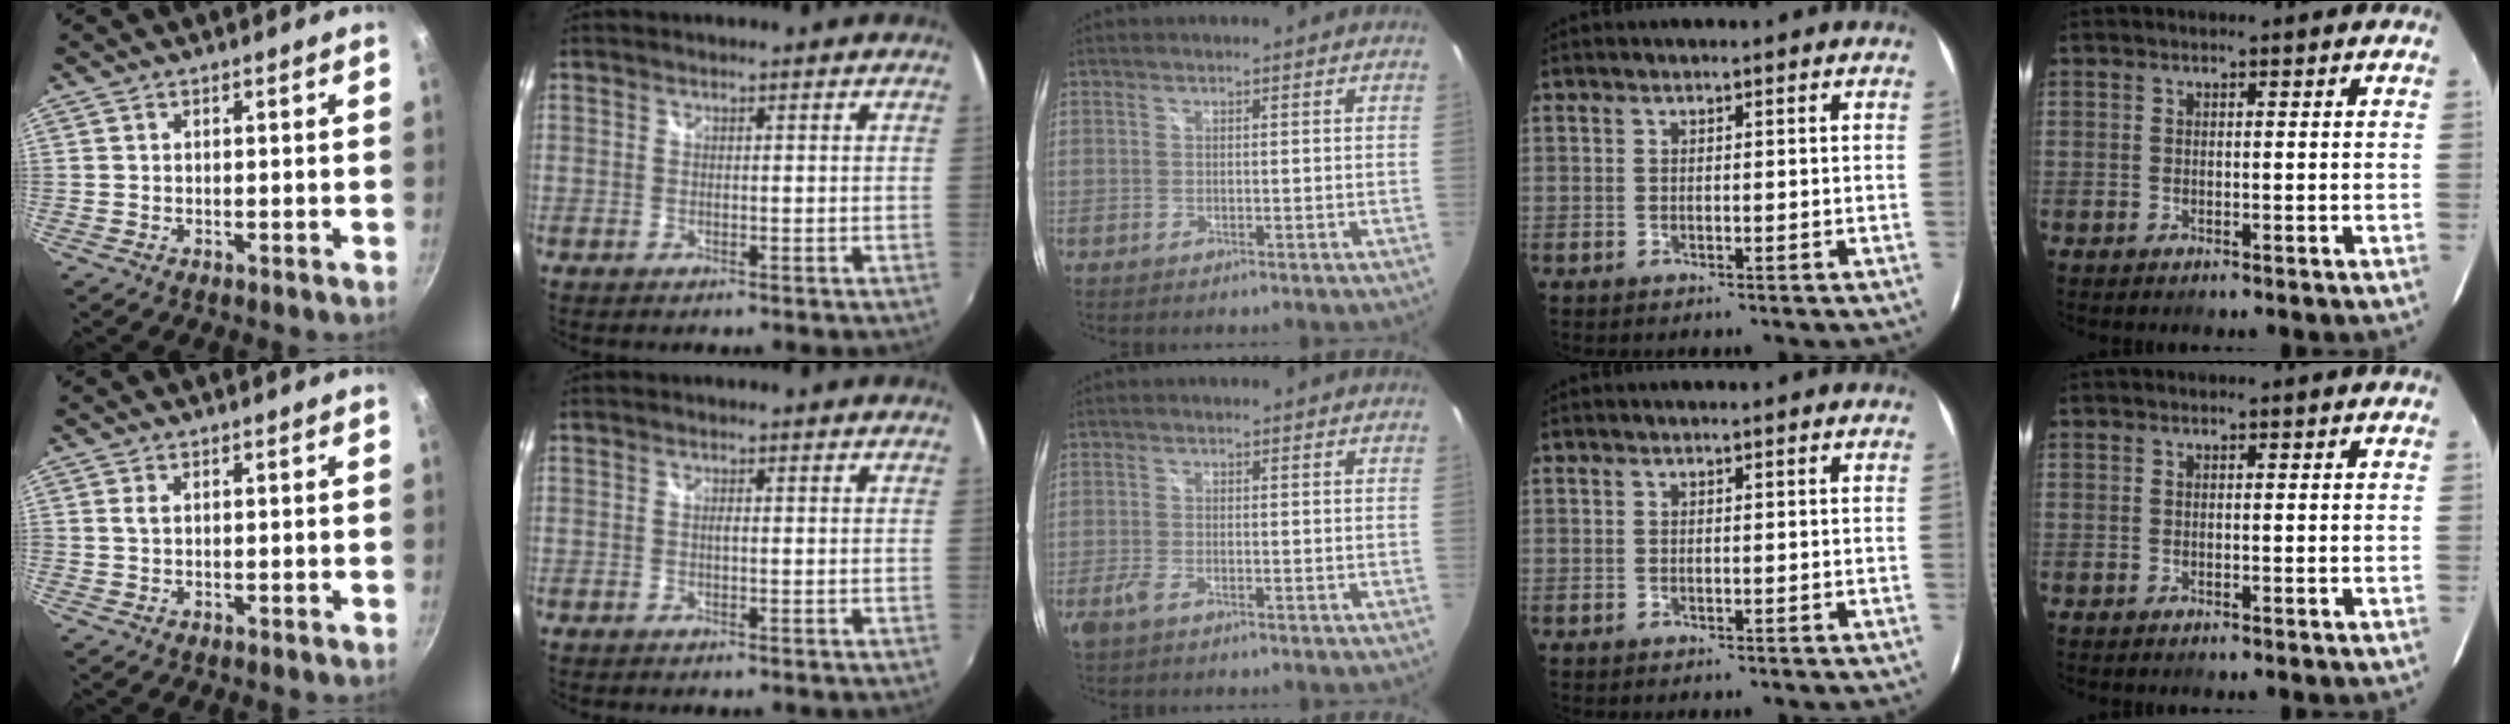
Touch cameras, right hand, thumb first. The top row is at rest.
{"thumb": {"total": 1.1, "force": [0.3, 0.5, 0.9], "torque": [-0.018, 0.001, 0.006]}, "index": {"total": 0.7, "force": [-0.1, 0.2, 0.7], "torque": [-0.013, 0.003, -0.003]}, "middle": {"total": 2.6, "force": [-1.7, 1.0, 1.7], "torque": [-0.042, -0.006, -0.033]}}